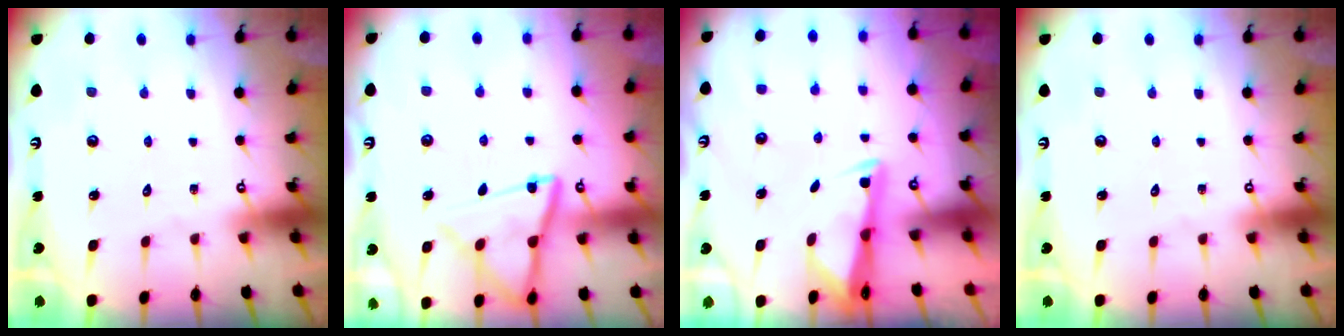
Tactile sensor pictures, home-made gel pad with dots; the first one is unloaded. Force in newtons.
{"total": 14.2, "press": 14.2, "slide": 0.9}
{"total": 2.6, "press": 2.6, "slide": 0.4}
{"total": 0.0}